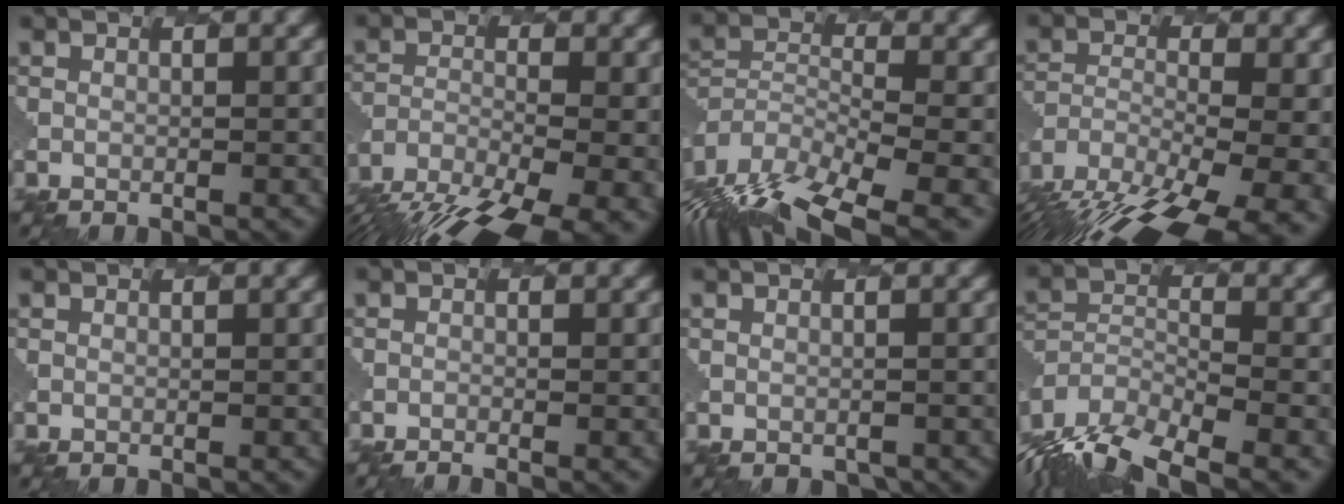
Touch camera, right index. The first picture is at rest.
{"total": 13.0, "force": [-10.8, 3.3, 6.5], "torque": [-0.148, -0.038, -0.154]}
{"total": 12.4, "force": [-9.9, 4.1, 6.3], "torque": [-0.137, -0.005, -0.148]}
{"total": 16.2, "force": [-12.2, 6.3, 8.6], "torque": [-0.156, -0.024, -0.151]}
{"total": 0.0}
{"total": 2.0, "force": [-1.8, 0.4, 0.9], "torque": [0.000, 0.014, -0.034]}
{"total": 1.0, "force": [-0.8, 0.5, 0.4], "torque": [-0.008, -0.003, 0.001]}
{"total": 9.6, "force": [-8.4, 2.9, 3.6], "torque": [-0.088, -0.007, -0.143]}